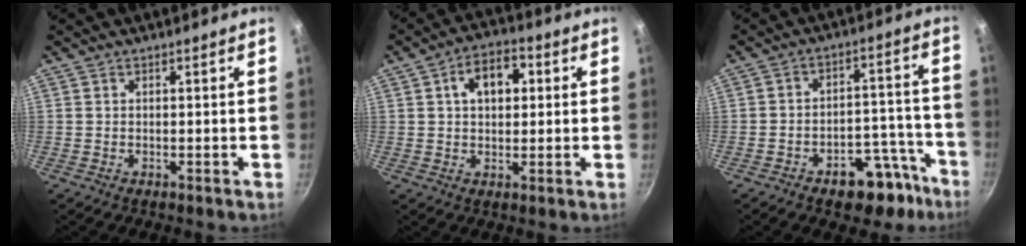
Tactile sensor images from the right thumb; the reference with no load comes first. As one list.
[{"total": 9.0, "force": [2.2, 5.9, 6.5], "torque": [-0.071, 0.012, 0.027]}, {"total": 13.1, "force": [-8.2, 7.4, 6.9], "torque": [-0.024, 0.077, -0.095]}]